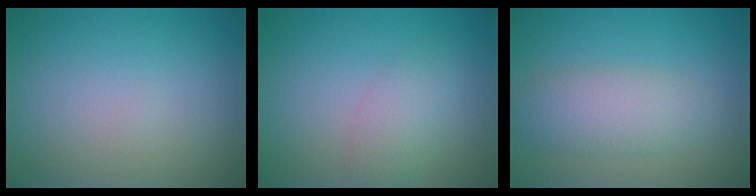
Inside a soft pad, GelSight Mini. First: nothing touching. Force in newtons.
{"total": 2.3, "press": 2.3, "slide": 0.1}
{"total": 3.9, "press": 3.9, "slide": 0.0}